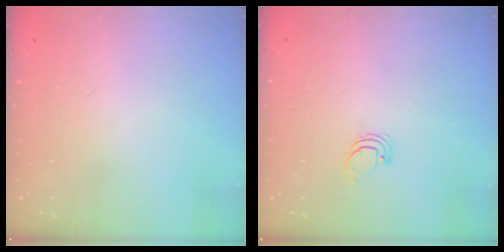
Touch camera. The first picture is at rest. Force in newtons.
{"total": 0.9, "press": 0.9, "slide": 0.1}